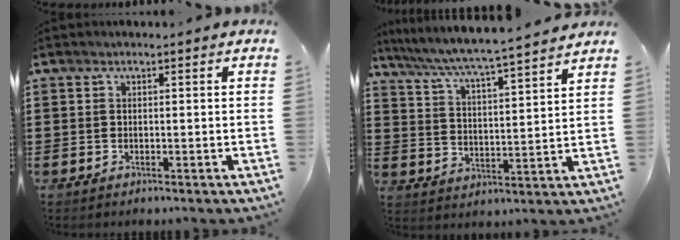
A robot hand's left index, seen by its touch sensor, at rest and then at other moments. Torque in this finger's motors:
{"motor_torque": [2.14, 0.00, 0.36, 0.17]}